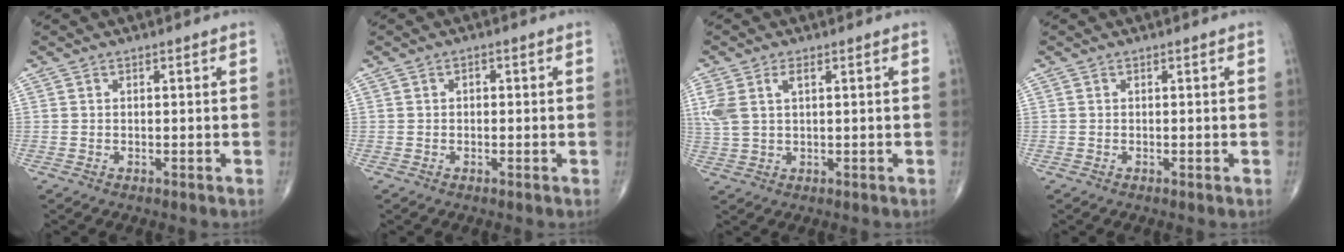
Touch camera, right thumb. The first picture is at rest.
{"total": 1.1, "force": [0.0, 0.8, 0.7], "torque": [-0.004, 0.003, -0.003]}
{"total": 6.2, "force": [2.0, 3.2, 4.9], "torque": [-0.131, 0.013, 0.046]}
{"total": 0.0}